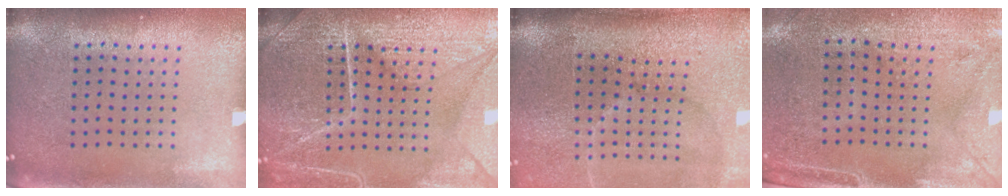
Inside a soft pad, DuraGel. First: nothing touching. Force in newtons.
{"total": 7.2, "press": 7.1, "slide": 0.8}
{"total": 4.7, "press": 3.9, "slide": 2.7}
{"total": 2.9, "press": 2.5, "slide": 1.6}